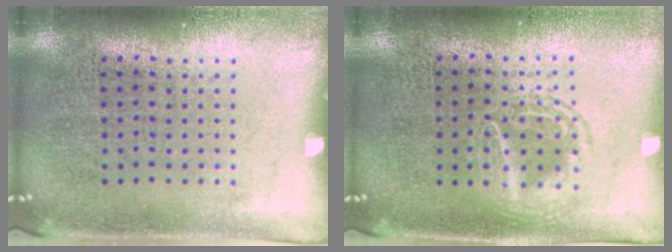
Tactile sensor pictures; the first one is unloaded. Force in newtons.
{"total": 1.1, "press": 1.1, "slide": 0.2}